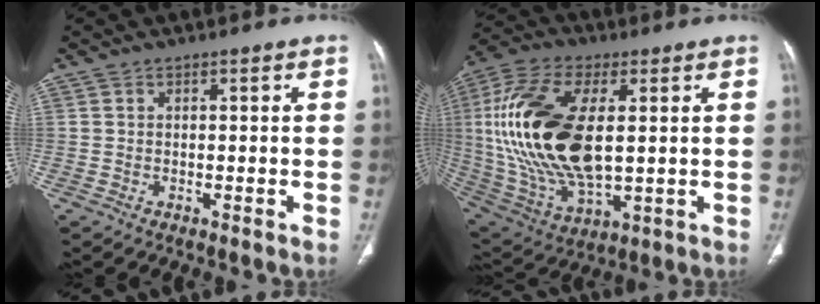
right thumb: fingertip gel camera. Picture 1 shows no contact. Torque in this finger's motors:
{"motor_torque": [0.18, 4.64, 2.19, 0.30, 0.43]}